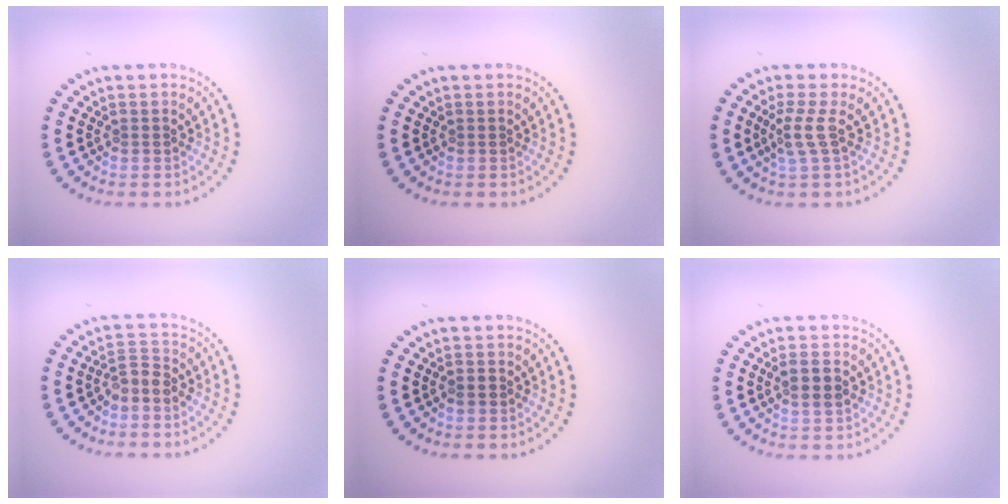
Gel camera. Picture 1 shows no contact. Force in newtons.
{"total": 0.0}
{"total": 2.0, "press": 1.5, "slide": 1.4}
{"total": 1.7, "press": 1.4, "slide": 0.9}
{"total": 1.0, "press": 0.9, "slide": 0.4}
{"total": 2.2, "press": 2.2, "slide": 0.4}